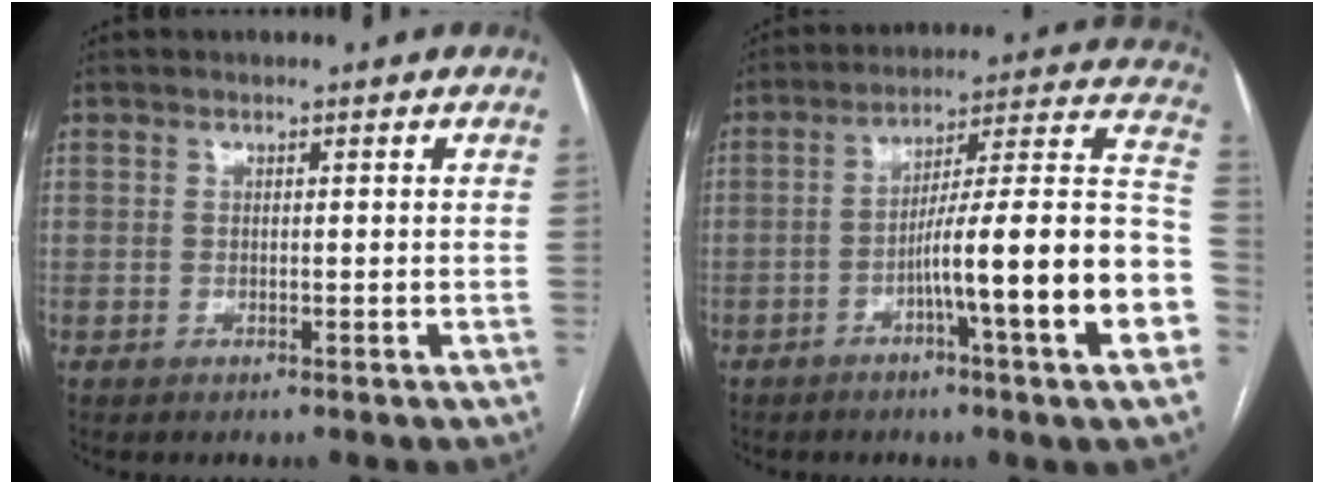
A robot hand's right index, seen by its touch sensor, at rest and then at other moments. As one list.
[{"total": 18.7, "force": [-6.0, 0.2, 17.7], "torque": [-0.204, 0.024, -0.088]}]